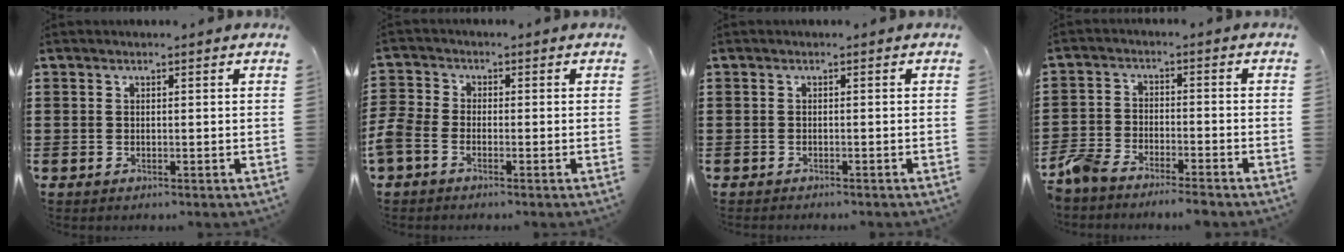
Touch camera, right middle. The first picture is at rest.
{"total": 3.2, "force": [-2.2, 1.5, 1.7], "torque": [-0.059, -0.005, -0.051]}
{"total": 0.5, "force": [-0.5, -0.1, 0.0], "torque": [-0.004, -0.004, -0.009]}
{"total": 5.2, "force": [-4.9, 0.8, 1.3], "torque": [-0.059, -0.005, -0.106]}